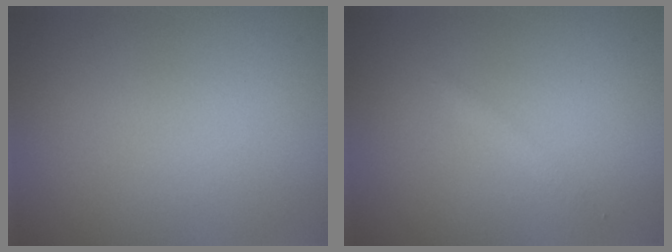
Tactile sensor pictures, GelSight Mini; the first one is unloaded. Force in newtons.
{"total": 0.7, "press": 0.7, "slide": 0.1}